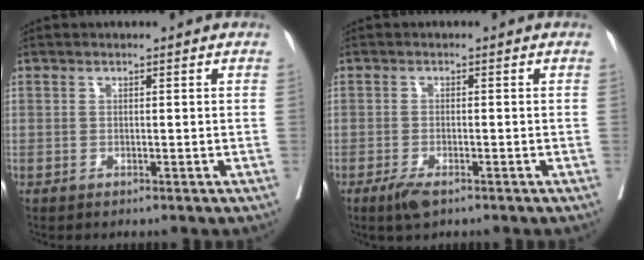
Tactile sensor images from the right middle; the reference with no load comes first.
{"total": 3.0, "force": [-1.9, 0.9, 2.1], "torque": [-0.043, -0.005, -0.034]}